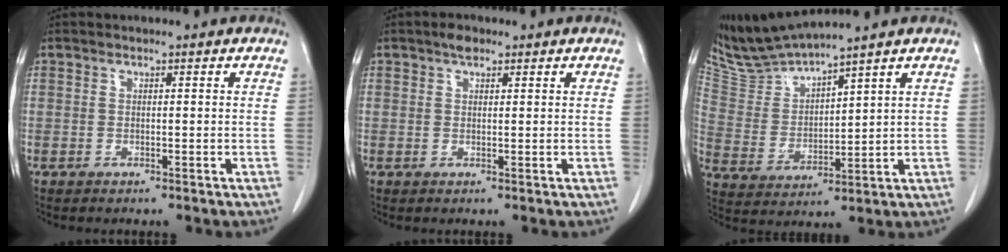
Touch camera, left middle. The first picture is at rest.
{"total": 1.8, "force": [1.2, 1.0, 0.9], "torque": [-0.017, 0.007, 0.018]}
{"total": 9.1, "force": [8.7, -1.1, 2.1], "torque": [-0.065, 0.000, 0.190]}